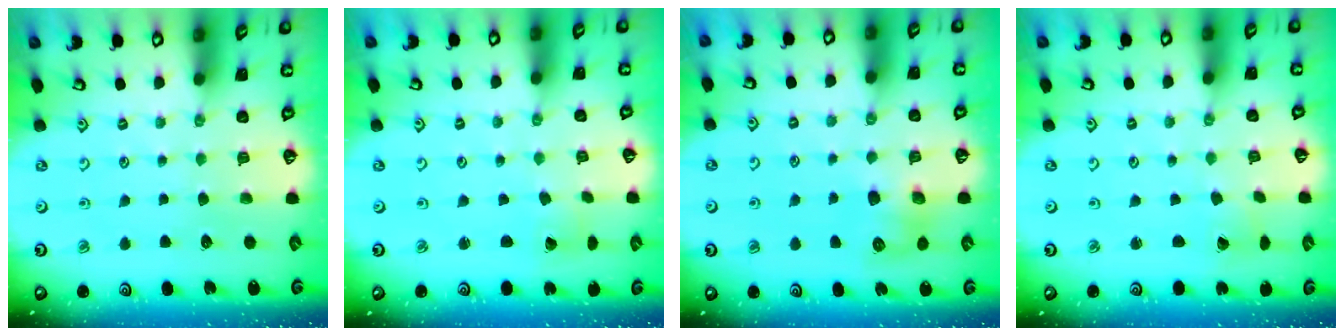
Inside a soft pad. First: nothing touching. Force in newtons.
{"total": 2.0, "press": 2.0, "slide": 0.1}
{"total": 8.9, "press": 8.9, "slide": 0.7}
{"total": 2.0, "press": 2.0, "slide": 0.2}